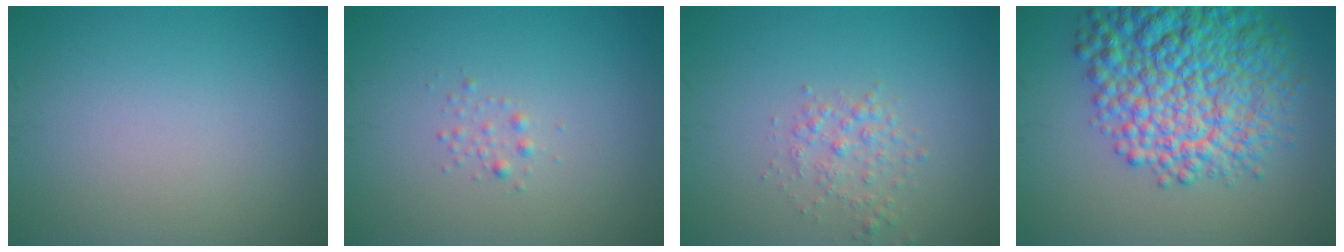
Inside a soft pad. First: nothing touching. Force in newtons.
{"total": 0.8, "press": 0.8, "slide": 0.0}
{"total": 1.9, "press": 1.9, "slide": 0.1}
{"total": 11.8, "press": 11.8, "slide": 0.5}